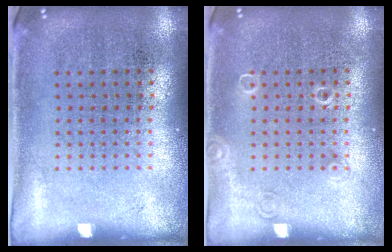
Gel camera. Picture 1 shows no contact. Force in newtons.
{"total": 1.0, "press": 1.0, "slide": 0.2}